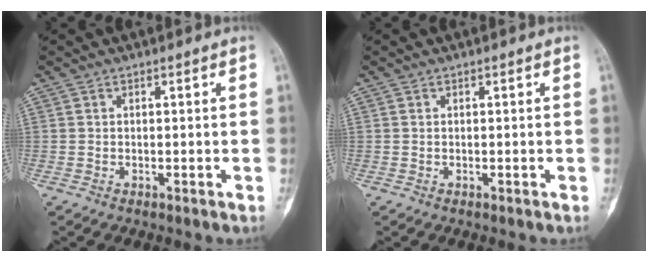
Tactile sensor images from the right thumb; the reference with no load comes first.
{"total": 0.0}